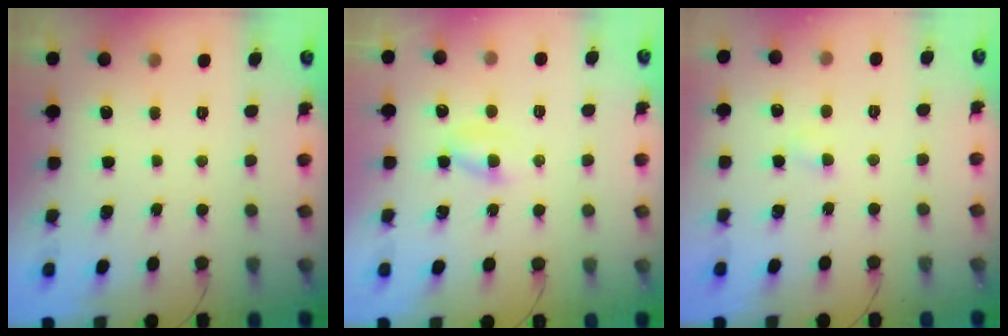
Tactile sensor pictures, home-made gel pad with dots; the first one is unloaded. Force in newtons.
{"total": 3.3, "press": 3.1, "slide": 1.2}
{"total": 2.3, "press": 2.2, "slide": 0.9}